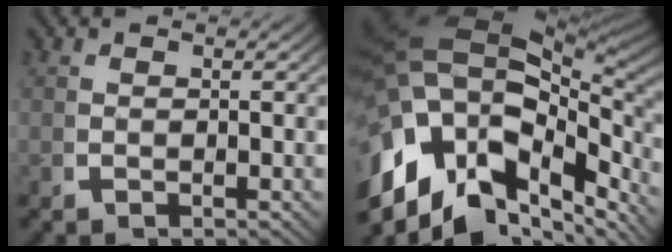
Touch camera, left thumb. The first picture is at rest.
{"total": 22.4, "force": [-0.6, 15.0, 16.6], "torque": [-0.314, -0.038, 0.005]}